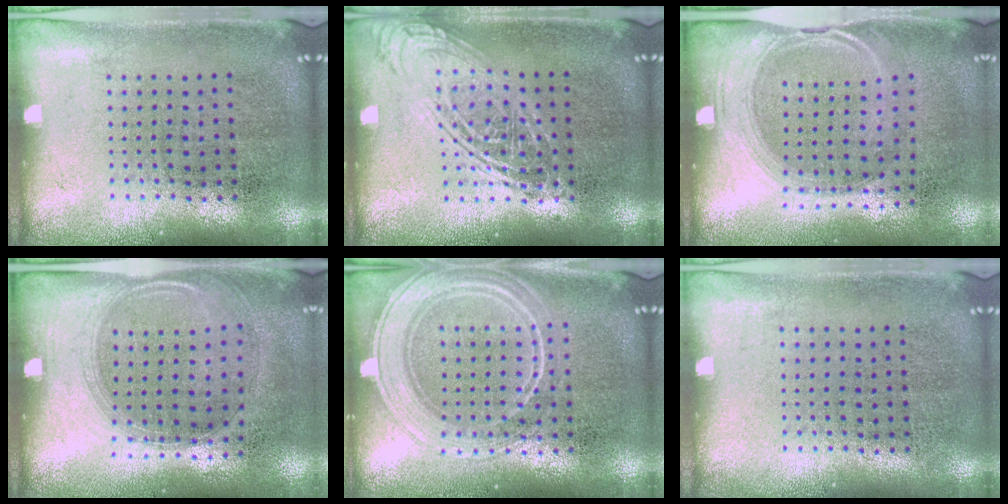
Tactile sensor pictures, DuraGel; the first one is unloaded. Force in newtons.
{"total": 2.4, "press": 2.4, "slide": 0.3}
{"total": 1.5, "press": 1.3, "slide": 0.7}
{"total": 1.4, "press": 1.2, "slide": 0.6}
{"total": 3.6, "press": 3.5, "slide": 0.6}
{"total": 0.0}